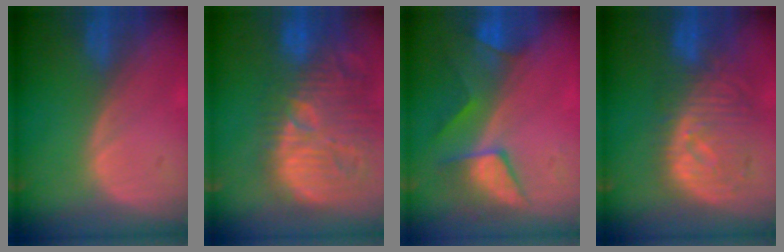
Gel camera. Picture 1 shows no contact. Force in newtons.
{"total": 15.1, "press": 13.2, "slide": 7.4}
{"total": 7.5, "press": 7.0, "slide": 2.6}
{"total": 10.3, "press": 9.3, "slide": 4.4}